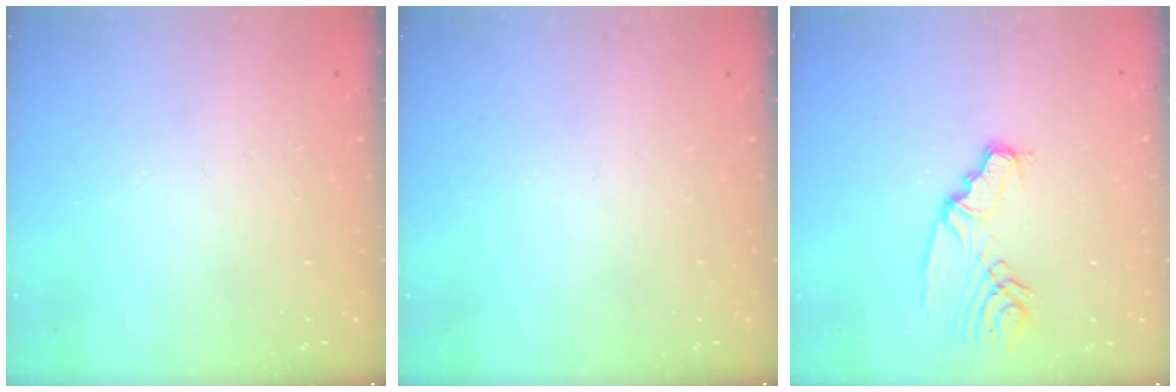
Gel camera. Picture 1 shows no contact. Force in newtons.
{"total": 0.0}
{"total": 7.0, "press": 7.0, "slide": 0.6}